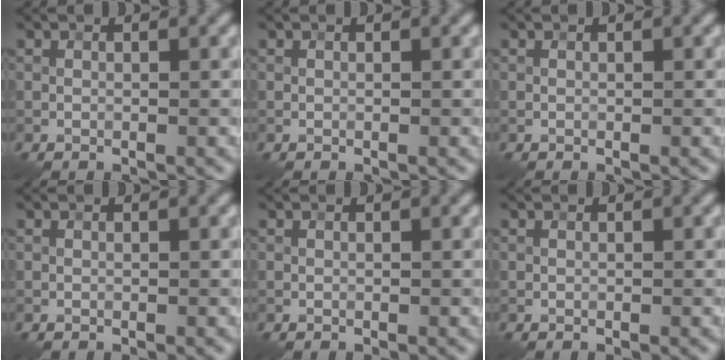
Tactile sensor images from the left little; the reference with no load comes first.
{"total": 0.0}
{"total": 0.0}
{"total": 0.0}
{"total": 0.0}
{"total": 0.0}